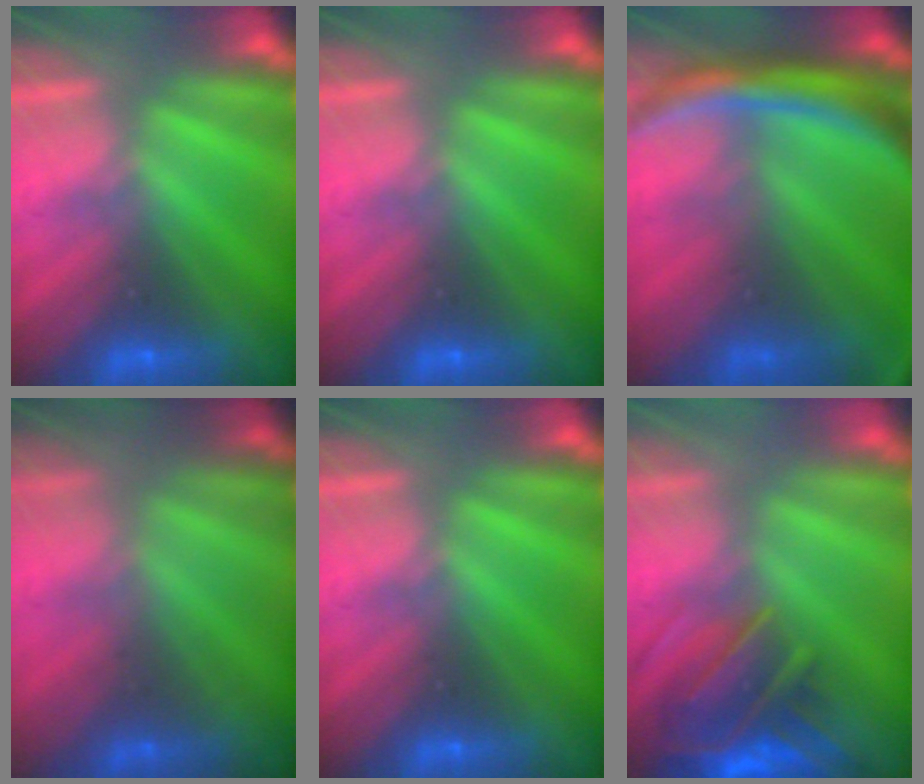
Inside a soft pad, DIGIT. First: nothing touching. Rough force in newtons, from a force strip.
{"total": 0.0}
{"total": 9.2}
{"total": 1.7}
{"total": 0.0}
{"total": 9.1}